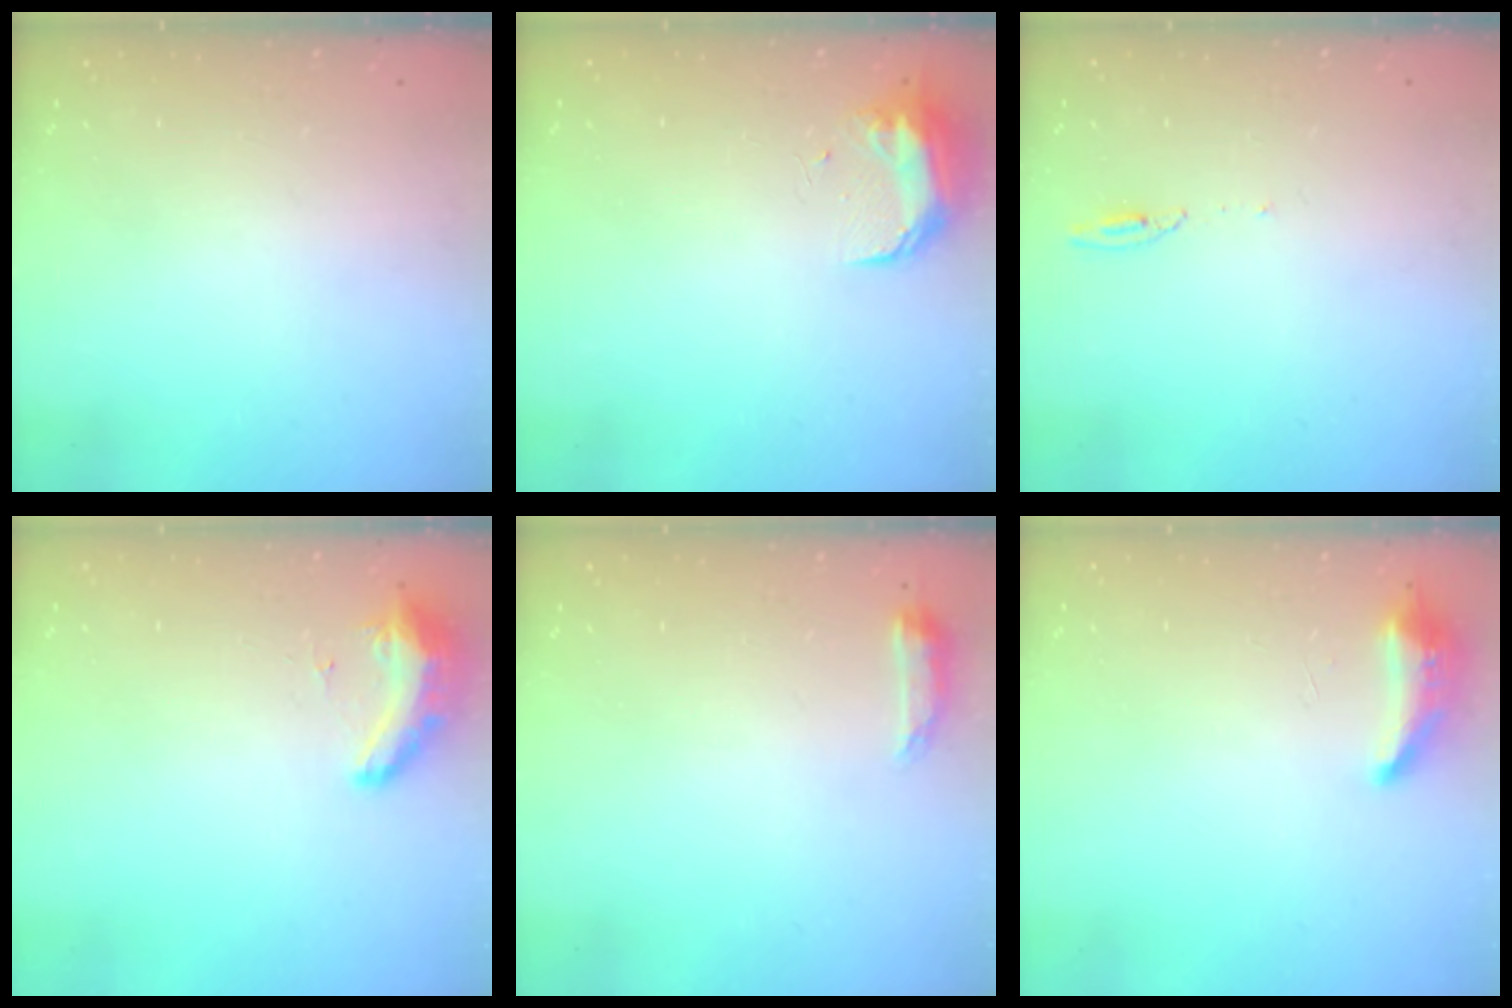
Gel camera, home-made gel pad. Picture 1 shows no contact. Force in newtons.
{"total": 8.7, "press": 8.7, "slide": 0.6}
{"total": 4.1, "press": 4.0, "slide": 0.7}
{"total": 9.0, "press": 8.7, "slide": 2.3}
{"total": 6.6, "press": 6.6, "slide": 0.6}
{"total": 8.3, "press": 8.1, "slide": 1.8}